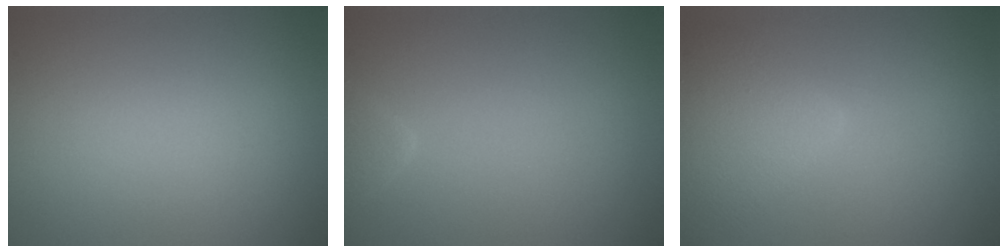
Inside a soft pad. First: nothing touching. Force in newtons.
{"total": 1.5, "press": 1.5, "slide": 0.2}
{"total": 4.7, "press": 4.7, "slide": 0.2}